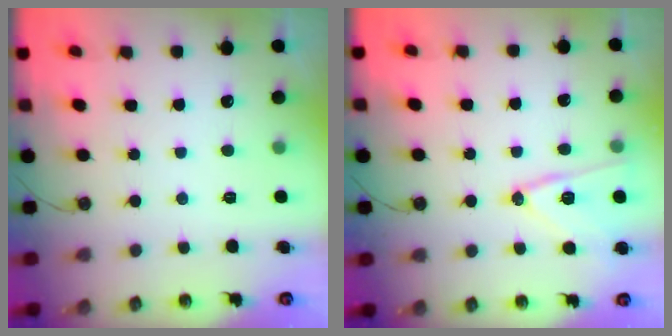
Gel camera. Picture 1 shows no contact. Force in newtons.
{"total": 13.2, "press": 13.1, "slide": 1.4}